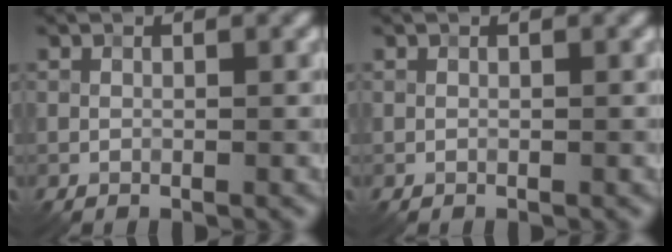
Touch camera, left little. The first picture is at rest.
{"total": 0.0}